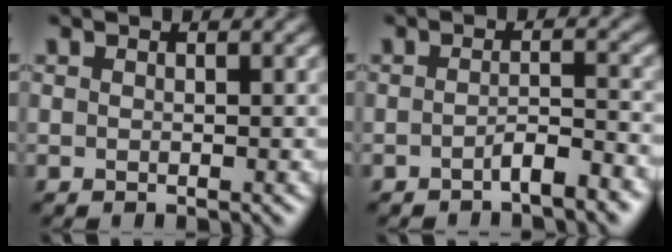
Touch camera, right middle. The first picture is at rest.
{"total": 2.5, "force": [-1.6, 0.5, 1.8], "torque": [-0.029, 0.008, -0.031]}